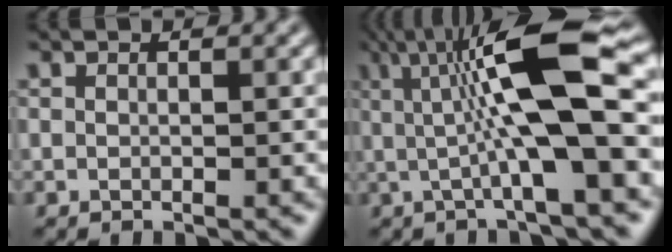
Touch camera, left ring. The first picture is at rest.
{"total": 10.5, "force": [1.5, 2.4, 10.1], "torque": [-0.169, 0.006, 0.027]}